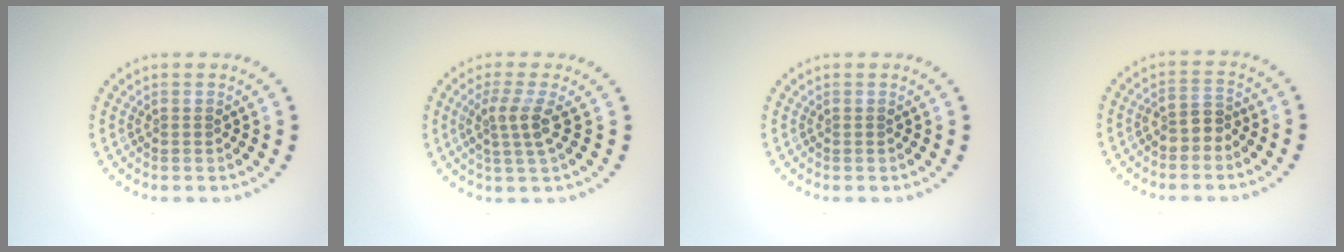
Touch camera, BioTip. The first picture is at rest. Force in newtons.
{"total": 2.6, "press": 2.0, "slide": 1.7}
{"total": 0.0}
{"total": 2.1, "press": 1.9, "slide": 0.9}